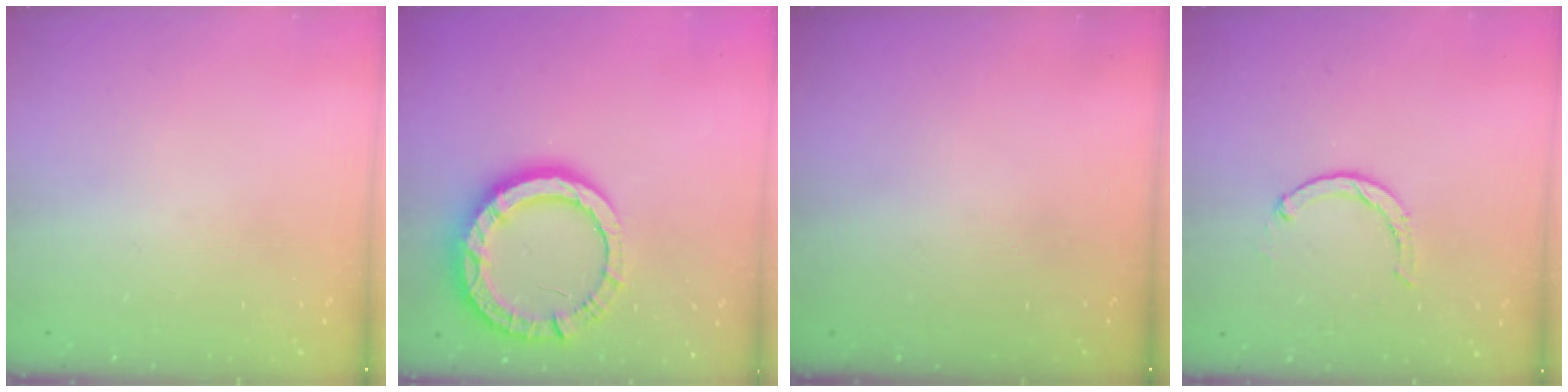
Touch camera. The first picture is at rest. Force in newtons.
{"total": 13.3, "press": 13.2, "slide": 1.6}
{"total": 0.0}
{"total": 1.9, "press": 1.9, "slide": 0.3}